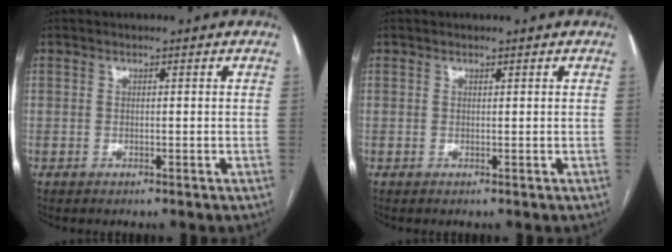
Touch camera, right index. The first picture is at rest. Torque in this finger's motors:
{"motor_torque": [-0.13, 0.04, -0.03, 0.00]}